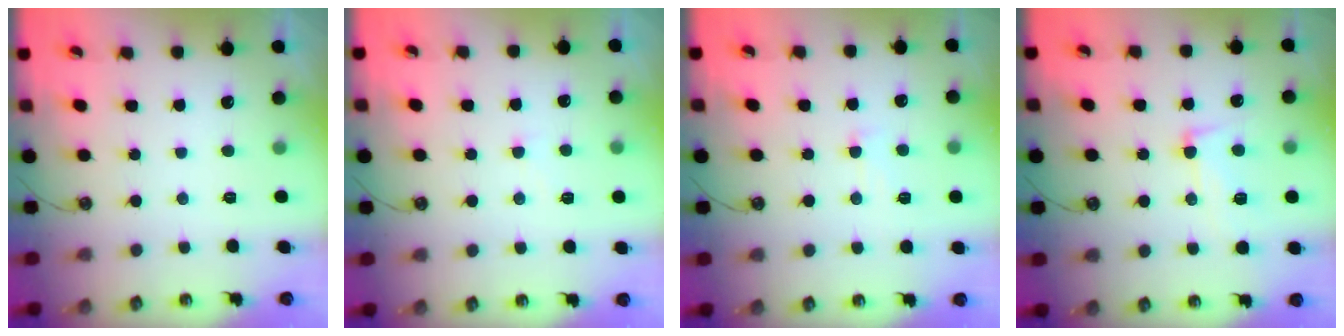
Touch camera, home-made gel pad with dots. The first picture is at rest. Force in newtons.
{"total": 4.1, "press": 4.0, "slide": 0.8}
{"total": 1.9, "press": 1.6, "slide": 0.9}
{"total": 6.7, "press": 6.6, "slide": 1.3}